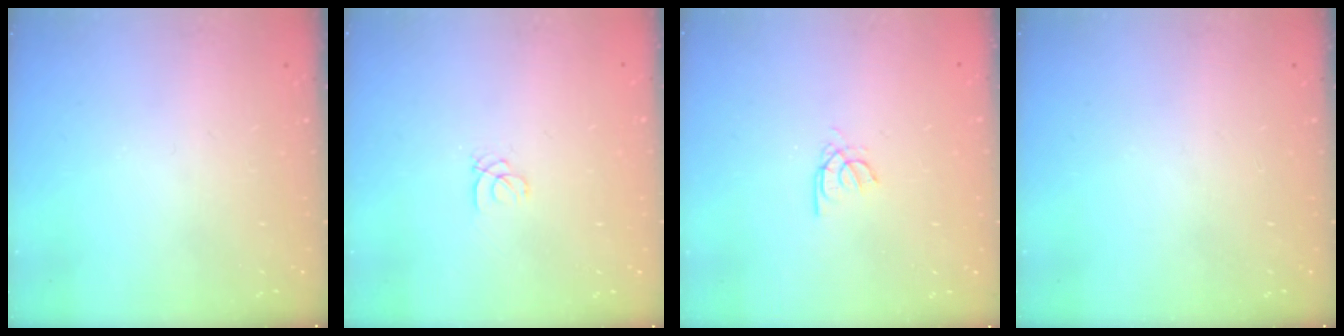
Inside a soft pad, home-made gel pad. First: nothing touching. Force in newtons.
{"total": 1.0, "press": 1.0, "slide": 0.1}
{"total": 2.6, "press": 2.6, "slide": 0.4}
{"total": 0.0}